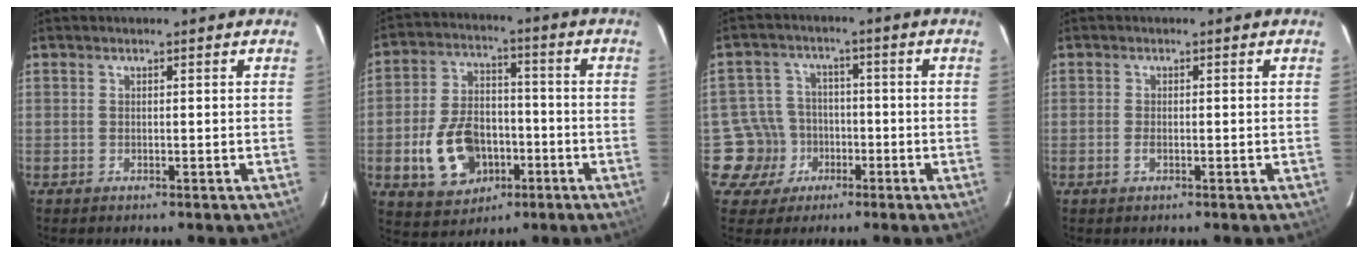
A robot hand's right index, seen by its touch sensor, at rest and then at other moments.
{"total": 14.4, "force": [-4.9, 9.9, 9.3], "torque": [-0.205, 0.011, -0.067]}
{"total": 7.7, "force": [-3.0, 7.1, -0.2], "torque": [-0.014, 0.028, -0.047]}
{"total": 1.2, "force": [-0.5, 0.5, 1.0], "torque": [-0.022, -0.001, -0.010]}